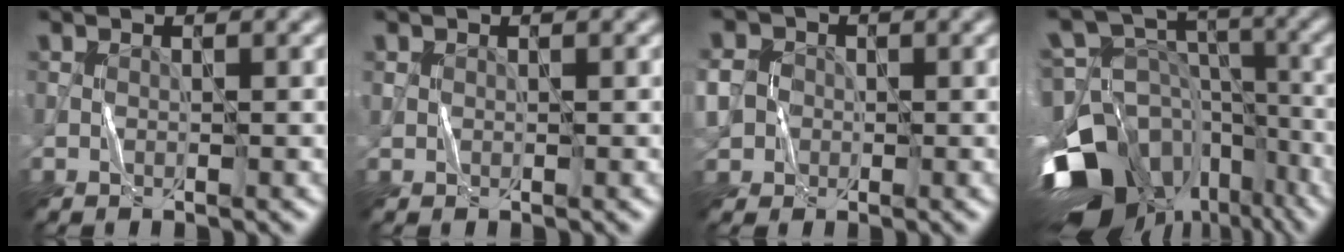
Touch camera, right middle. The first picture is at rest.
{"total": 0.5, "force": [0.2, 0.5, 0.1], "torque": [0.000, 0.000, 0.004]}
{"total": 6.2, "force": [-0.8, 5.7, 2.3], "torque": [-0.058, 0.013, -0.039]}
{"total": 16.4, "force": [-9.5, 10.7, 8.0], "torque": [-0.181, -0.008, -0.144]}